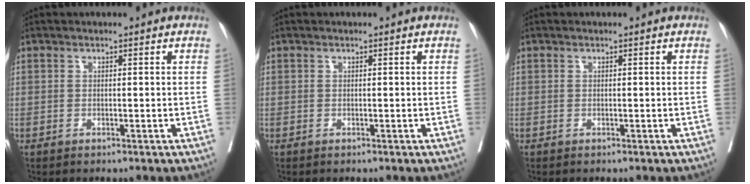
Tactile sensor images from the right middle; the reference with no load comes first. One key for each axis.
{"total": 0.0}
{"total": 0.0}